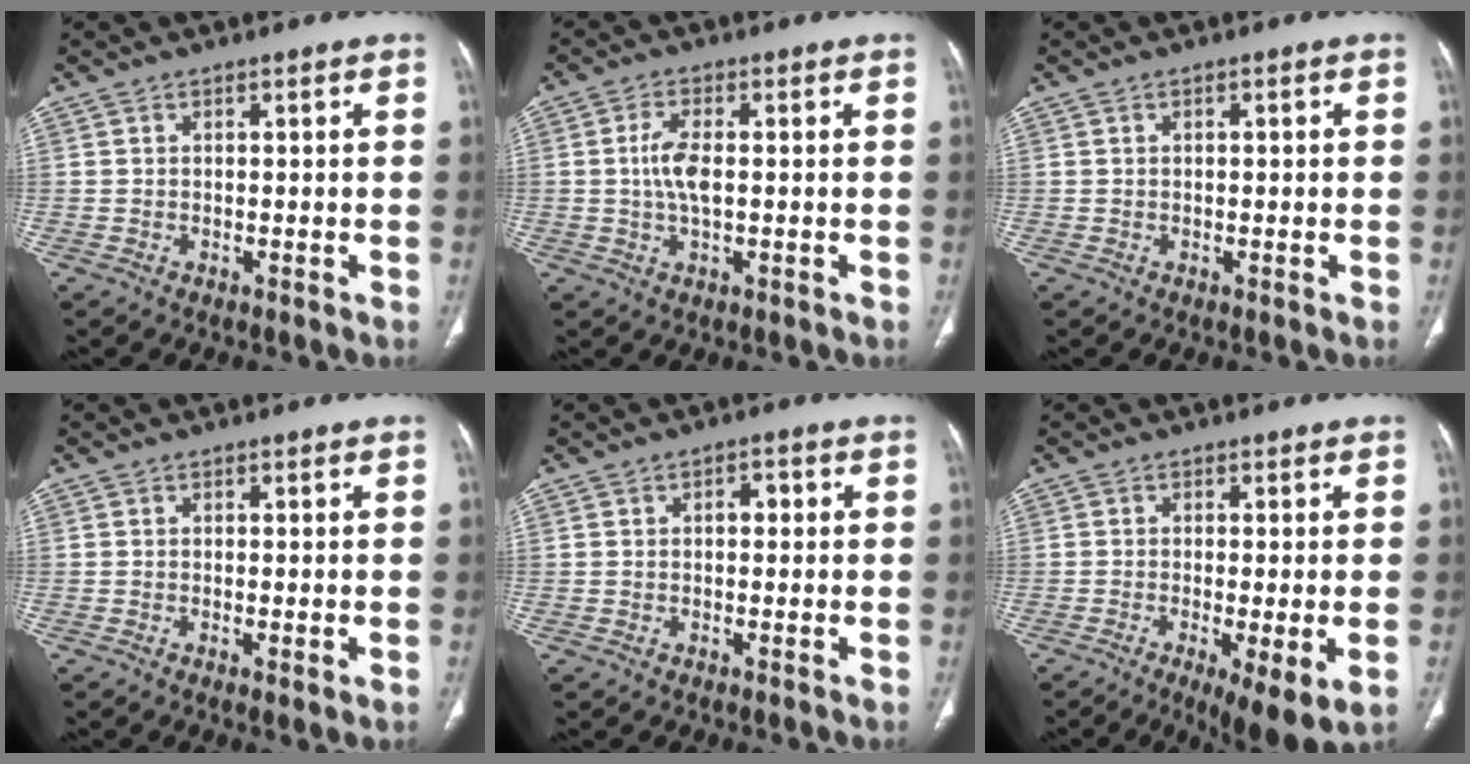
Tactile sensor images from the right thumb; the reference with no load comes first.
{"total": 5.0, "force": [0.1, 2.1, 4.5], "torque": [-0.103, 0.003, 0.002]}
{"total": 0.9, "force": [0.2, 0.3, 0.8], "torque": [-0.013, 0.003, 0.004]}
{"total": 1.5, "force": [-0.4, 0.3, 1.4], "torque": [-0.032, -0.007, -0.007]}
{"total": 2.1, "force": [0.2, 1.4, 1.6], "torque": [-0.016, 0.009, -0.001]}
{"total": 9.3, "force": [-3.6, 2.2, 8.3], "torque": [-0.134, -0.017, -0.054]}